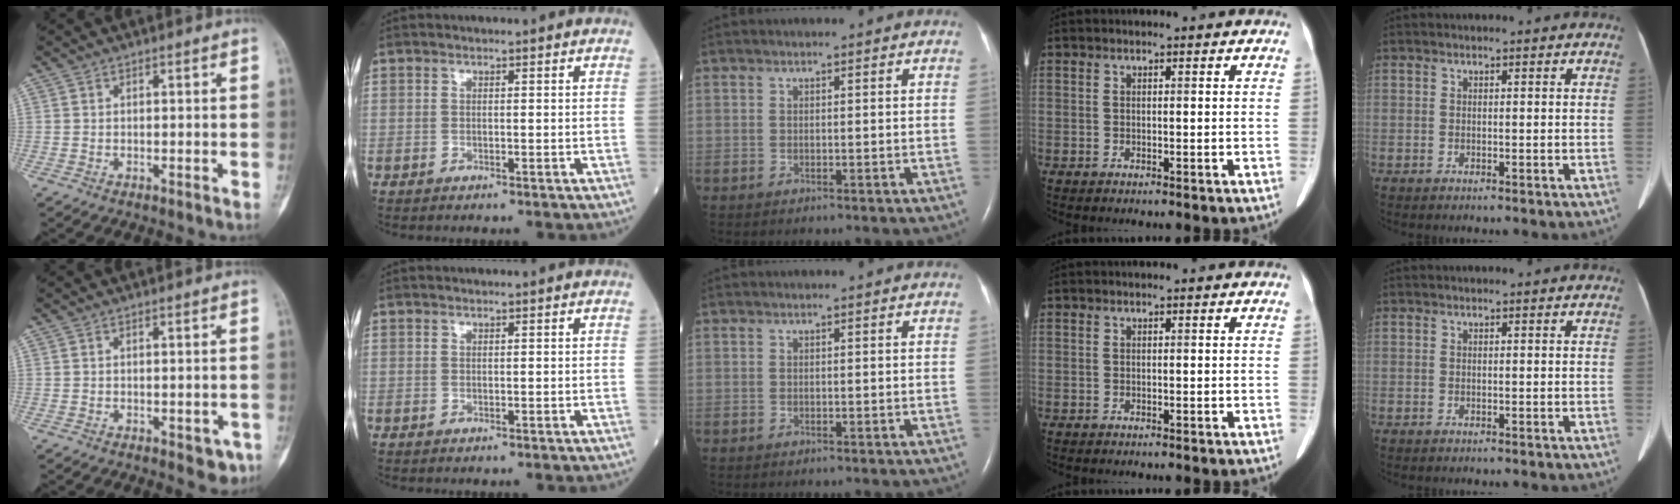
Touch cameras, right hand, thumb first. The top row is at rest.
{"thumb": {"total": 3.5, "force": [-1.6, 1.9, 2.5], "torque": [-0.012, 0.005, -0.014]}}